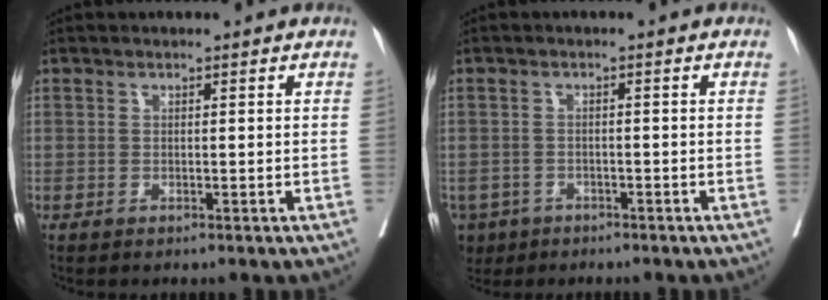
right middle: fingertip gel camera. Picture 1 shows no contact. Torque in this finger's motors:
{"motor_torque": [0.43, -0.28, 1.05, 0.21]}